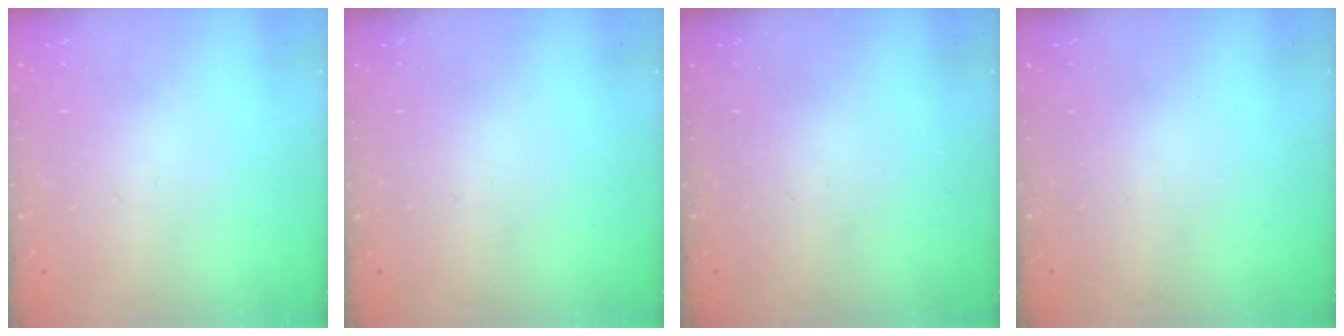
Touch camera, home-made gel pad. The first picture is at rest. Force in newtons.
{"total": 0.0}
{"total": 0.0}
{"total": 0.0}